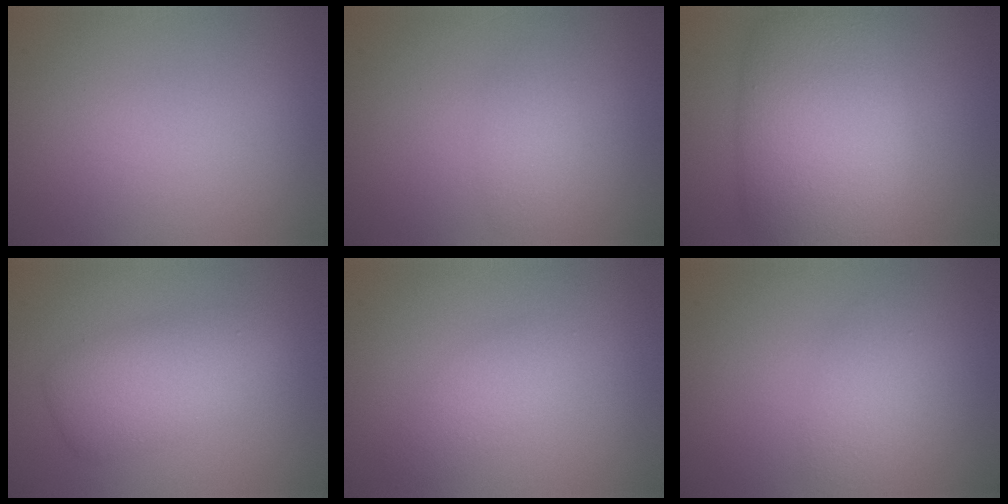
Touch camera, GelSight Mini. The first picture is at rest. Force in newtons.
{"total": 1.7, "press": 1.7, "slide": 0.1}
{"total": 9.6, "press": 9.6, "slide": 0.4}
{"total": 4.4, "press": 4.4, "slide": 0.1}
{"total": 1.9, "press": 1.9, "slide": 0.2}
{"total": 2.4, "press": 2.4, "slide": 0.1}